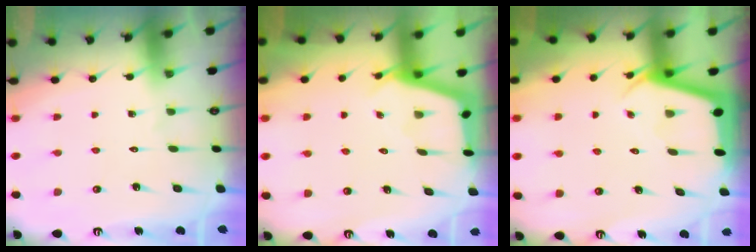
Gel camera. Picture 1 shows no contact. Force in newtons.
{"total": 2.9, "press": 2.9, "slide": 0.4}
{"total": 3.1, "press": 3.1, "slide": 0.4}